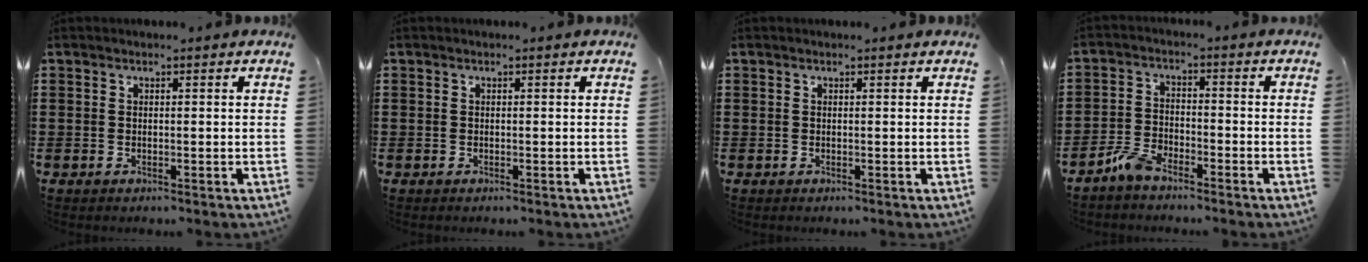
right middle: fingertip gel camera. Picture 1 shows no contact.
{"total": 0.0}
{"total": 0.0}
{"total": 4.2, "force": [-3.6, 1.3, 1.9], "torque": [-0.060, 0.005, -0.076]}